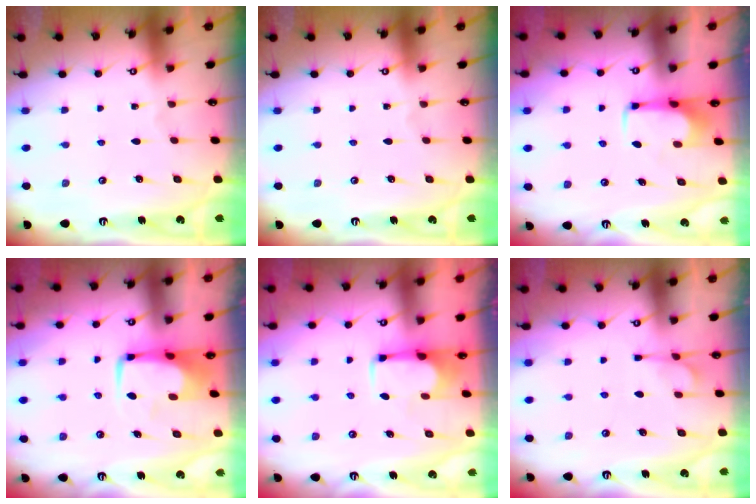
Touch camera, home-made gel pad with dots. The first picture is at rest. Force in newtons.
{"total": 0.0}
{"total": 2.0, "press": 2.0, "slide": 0.2}
{"total": 0.6, "press": 0.4, "slide": 0.4}
{"total": 1.8, "press": 1.6, "slide": 0.7}
{"total": 4.8, "press": 4.6, "slide": 1.3}